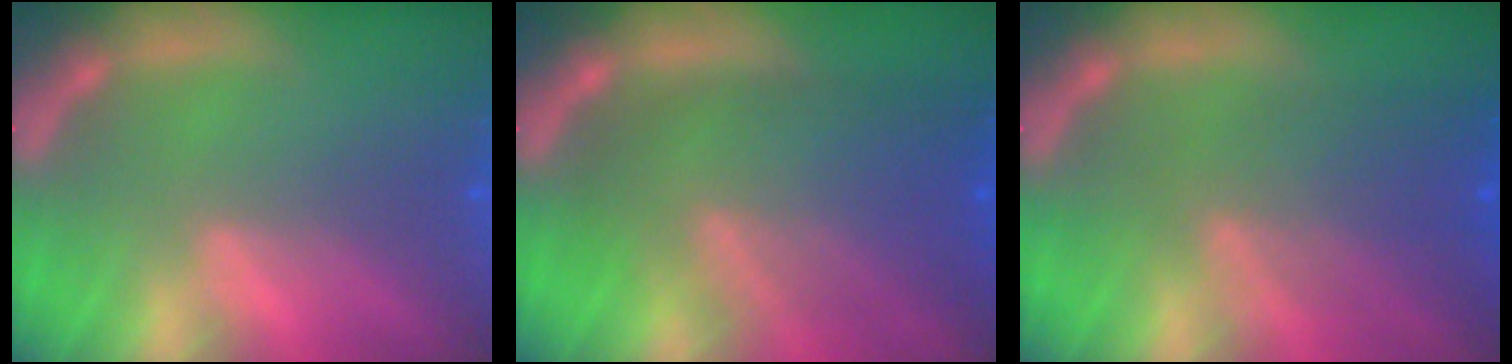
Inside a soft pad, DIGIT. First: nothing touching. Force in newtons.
{"total": 9.5}
{"total": 6.0}